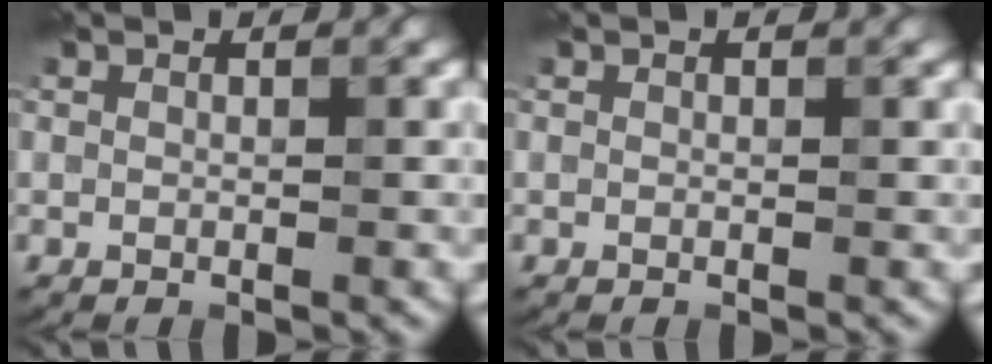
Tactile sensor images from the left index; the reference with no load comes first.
{"total": 0.0}